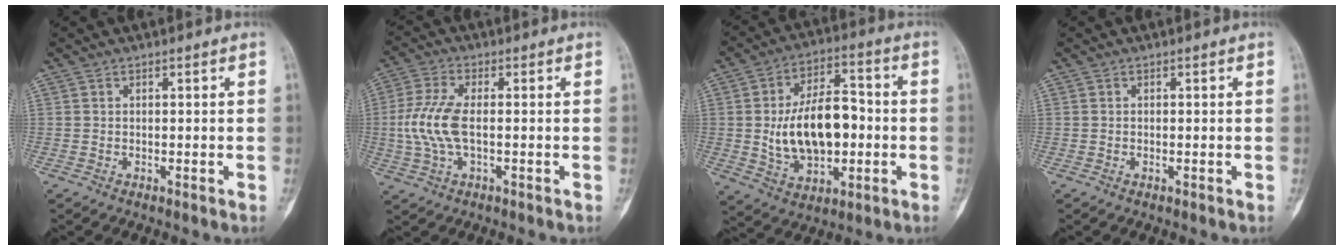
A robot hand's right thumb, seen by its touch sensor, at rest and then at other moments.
{"total": 8.6, "force": [-0.5, 3.7, 7.8], "torque": [-0.191, 0.007, -0.012]}
{"total": 16.5, "force": [-1.0, 9.7, 13.3], "torque": [-0.203, 0.021, -0.008]}
{"total": 0.0}